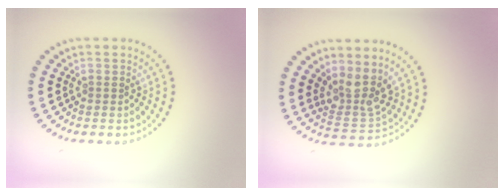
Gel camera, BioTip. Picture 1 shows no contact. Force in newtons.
{"total": 3.6, "press": 2.9, "slide": 2.1}